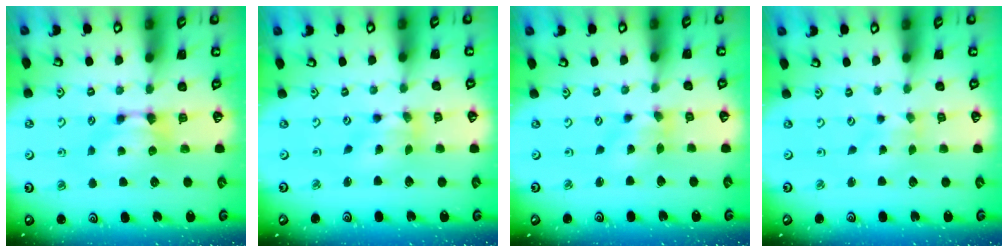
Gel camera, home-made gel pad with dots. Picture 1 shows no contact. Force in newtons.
{"total": 2.0, "press": 1.6, "slide": 1.2}
{"total": 1.2, "press": 0.3, "slide": 1.2}
{"total": 3.8, "press": 3.7, "slide": 0.8}